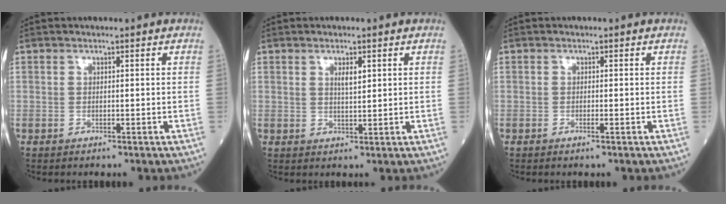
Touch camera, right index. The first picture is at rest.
{"total": 2.4, "force": [1.0, 0.6, 2.0], "torque": [-0.038, -0.001, 0.019]}
{"total": 0.8, "force": [-0.4, -0.1, 0.7], "torque": [-0.015, -0.001, -0.006]}